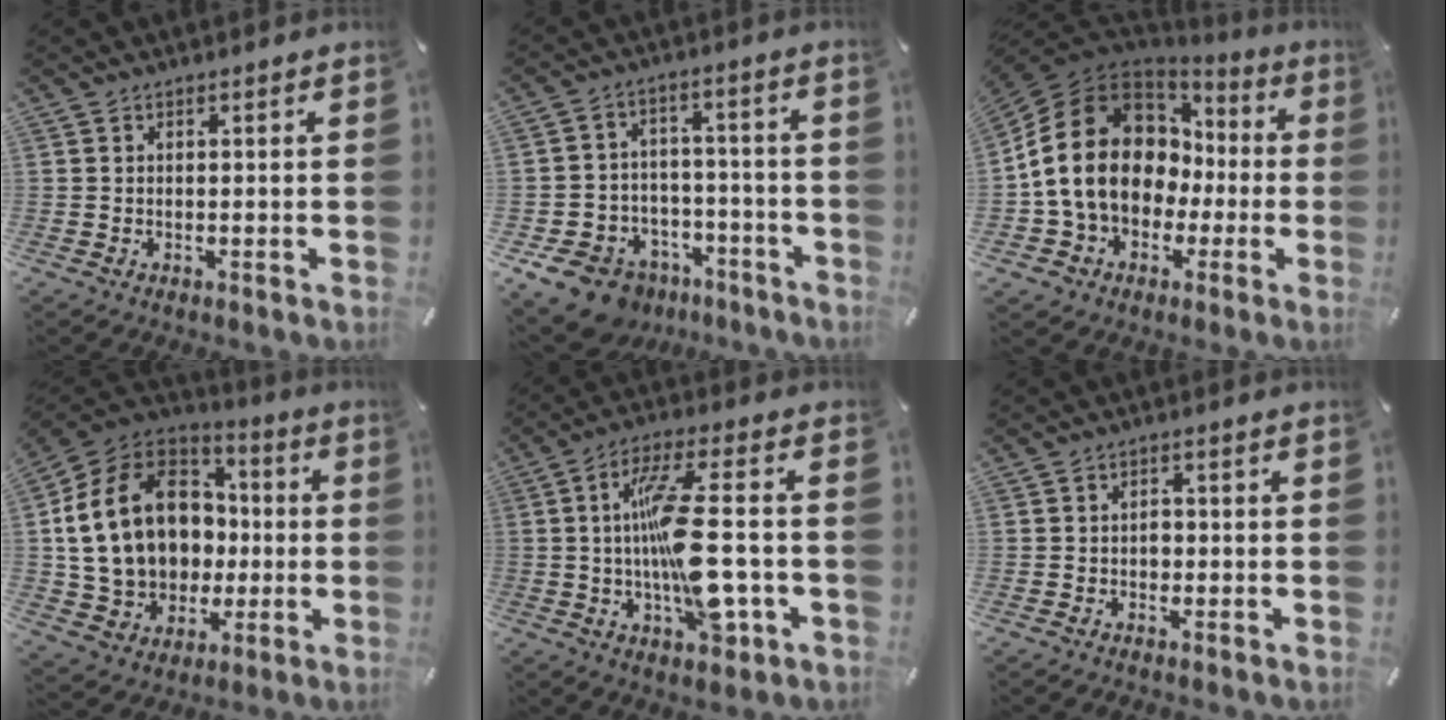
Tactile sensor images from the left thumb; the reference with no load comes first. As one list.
[{"total": 11.9, "force": [-7.6, 8.1, 4.0], "torque": [-0.077, 0.057, -0.129]}, {"total": 17.6, "force": [0.0, 14.5, 9.9], "torque": [-0.211, 0.005, 0.001]}, {"total": 20.2, "force": [1.7, 16.7, 11.3], "torque": [-0.240, -0.004, 0.050]}, {"total": 16.4, "force": [-1.5, 5.2, 15.5], "torque": [-0.279, -0.006, -0.028]}, {"total": 1.8, "force": [-0.4, 1.4, 1.1], "torque": [-0.024, 0.004, -0.011]}]